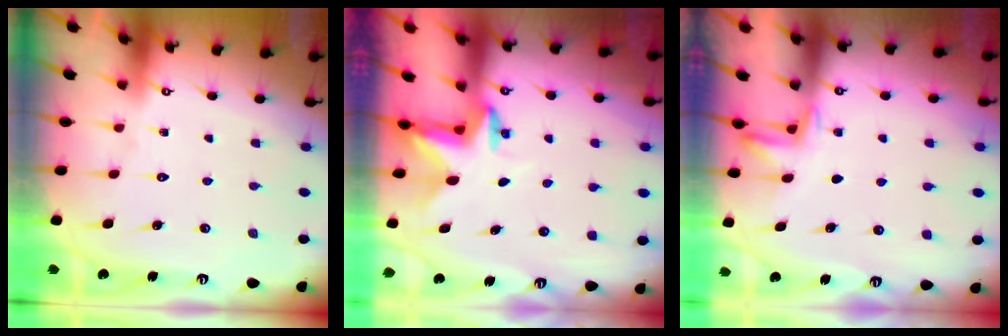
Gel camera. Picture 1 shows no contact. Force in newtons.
{"total": 2.5, "press": 2.5, "slide": 0.4}
{"total": 2.6, "press": 2.5, "slide": 0.7}